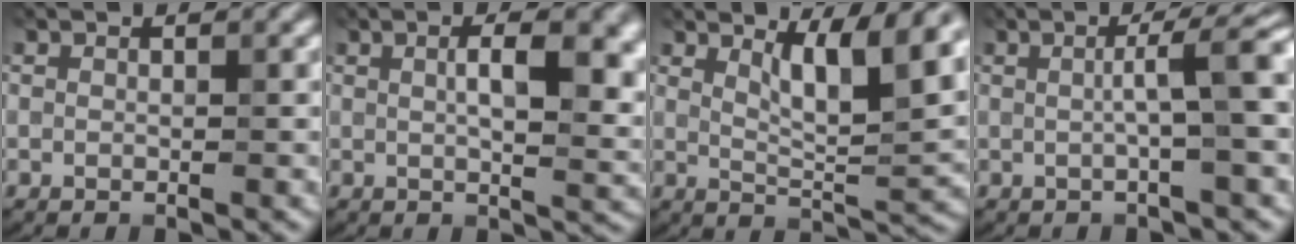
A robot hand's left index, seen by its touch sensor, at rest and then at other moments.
{"total": 7.5, "force": [1.6, 2.5, 6.8], "torque": [-0.097, 0.008, 0.027]}
{"total": 6.0, "force": [3.0, 1.2, 5.0], "torque": [-0.085, -0.004, 0.052]}
{"total": 4.1, "force": [0.4, 0.2, 4.1], "torque": [-0.066, 0.016, 0.001]}